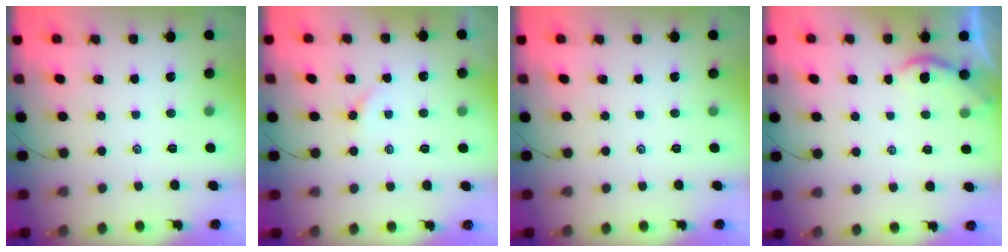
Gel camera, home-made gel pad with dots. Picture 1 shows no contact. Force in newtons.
{"total": 1.8, "press": 1.8, "slide": 0.4}
{"total": 0.0}
{"total": 1.7, "press": 1.7, "slide": 0.3}